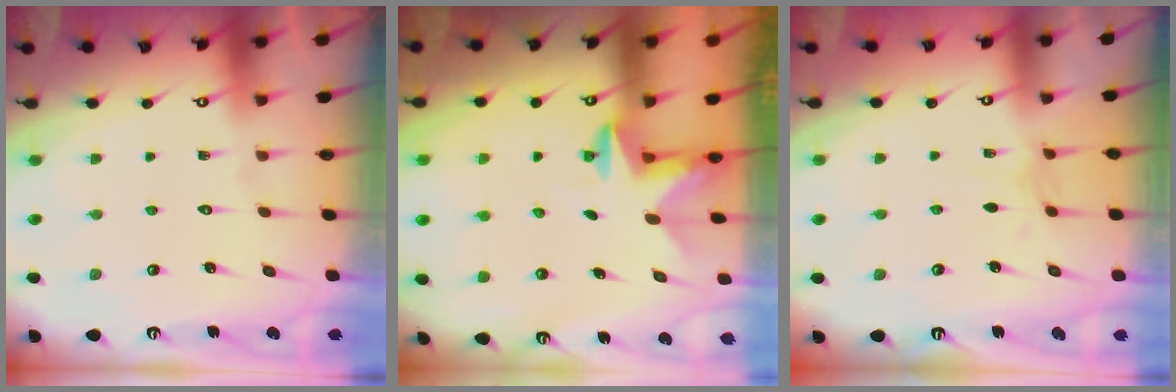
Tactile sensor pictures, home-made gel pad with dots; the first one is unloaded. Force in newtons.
{"total": 2.5, "press": 2.5, "slide": 0.4}
{"total": 2.9, "press": 2.9, "slide": 0.2}